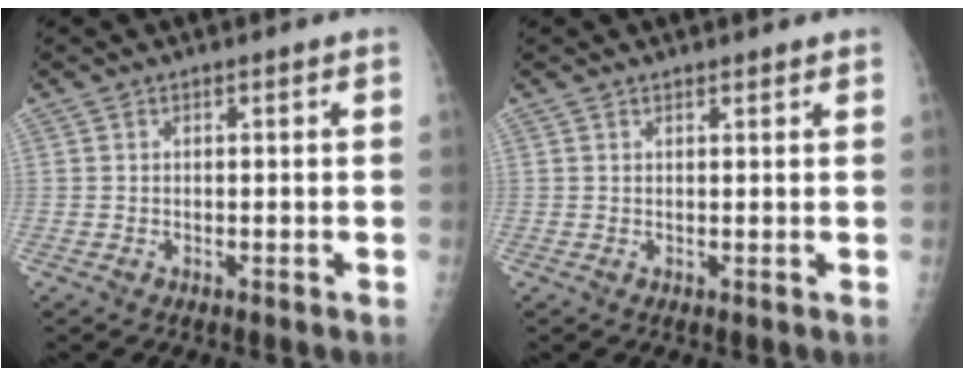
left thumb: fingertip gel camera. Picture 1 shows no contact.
{"total": 1.1, "force": [1.0, 0.2, 0.4], "torque": [-0.001, -0.003, 0.015]}